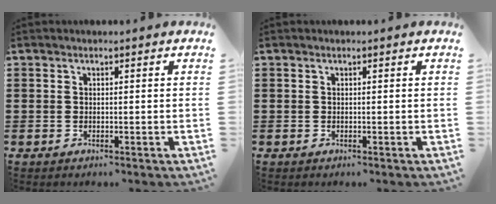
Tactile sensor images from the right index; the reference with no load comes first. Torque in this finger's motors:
{"motor_torque": [0.00, 0.00, 0.01, 0.00]}